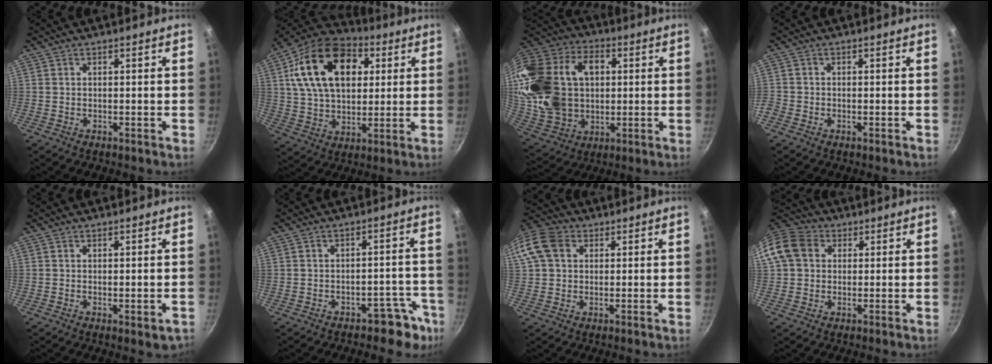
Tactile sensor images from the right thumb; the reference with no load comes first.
{"total": 22.5, "force": [6.5, 14.6, 15.8], "torque": [-0.251, 0.004, 0.102]}
{"total": 28.9, "force": [3.8, 21.0, 19.5], "torque": [-0.383, 0.023, 0.079]}
{"total": 1.4, "force": [-0.8, 1.0, 0.4], "torque": [-0.015, 0.002, -0.020]}
{"total": 2.1, "force": [-0.4, 0.7, 2.0], "torque": [-0.027, -0.008, -0.005]}
{"total": 6.2, "force": [-4.1, 3.8, 2.8], "torque": [0.019, 0.060, -0.032]}
{"total": 12.3, "force": [3.2, 9.8, 6.7], "torque": [-0.136, 0.025, 0.046]}
{"total": 11.0, "force": [2.4, 9.1, 5.7], "torque": [-0.092, 0.022, 0.028]}